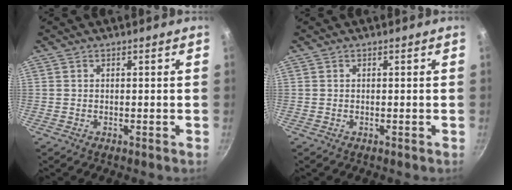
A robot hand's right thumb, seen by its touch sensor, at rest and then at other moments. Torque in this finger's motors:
{"motor_torque": [-0.17, 0.17, 0.00, 0.00, 0.00]}